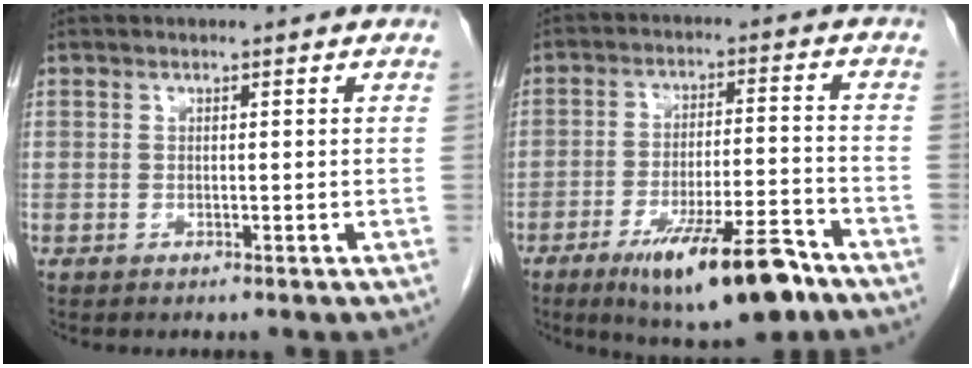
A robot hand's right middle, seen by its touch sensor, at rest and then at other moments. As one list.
[{"total": 14.0, "force": [-8.8, 2.6, 10.6], "torque": [-0.157, -0.011, -0.135]}]